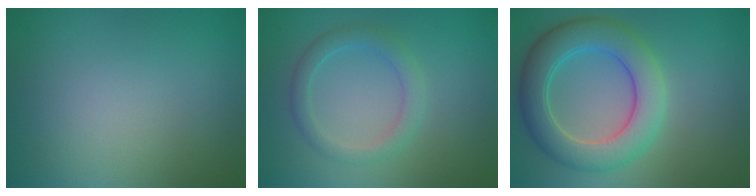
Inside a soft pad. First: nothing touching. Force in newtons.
{"total": 2.5, "press": 2.5, "slide": 0.1}
{"total": 6.9, "press": 6.9, "slide": 0.1}